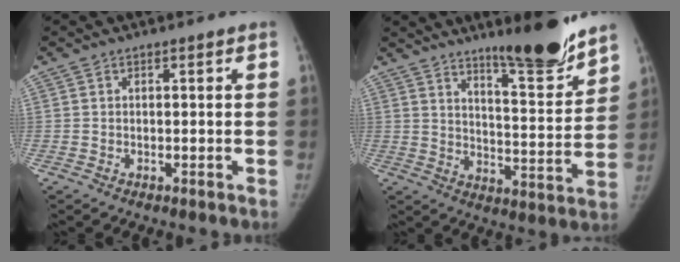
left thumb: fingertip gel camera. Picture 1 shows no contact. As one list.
[{"total": 13.6, "force": [10.8, 2.0, 8.0], "torque": [-0.091, -0.085, 0.170]}]